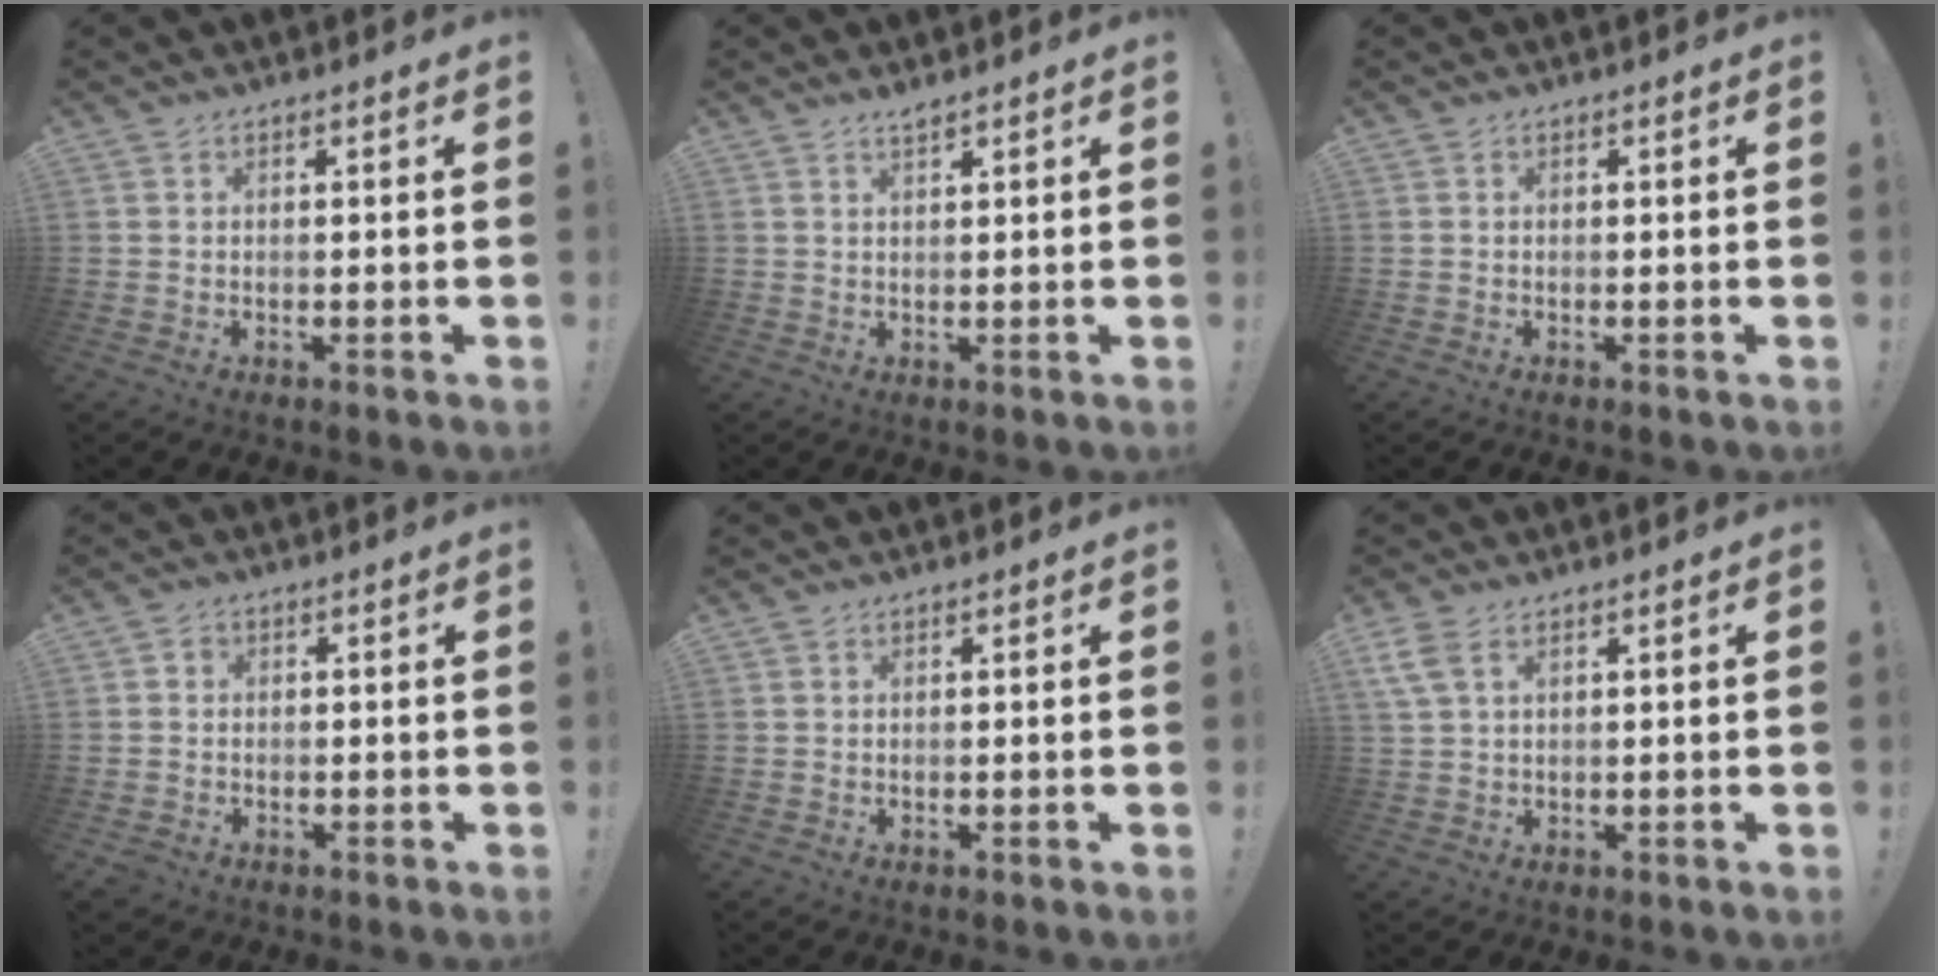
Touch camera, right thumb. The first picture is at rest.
{"total": 1.7, "force": [1.5, 0.1, 0.8], "torque": [-0.016, -0.006, 0.028]}
{"total": 0.0}
{"total": 2.9, "force": [-0.6, 2.7, 0.8], "torque": [-0.013, 0.007, -0.009]}
{"total": 0.0}
{"total": 4.9, "force": [2.4, 2.4, 3.5], "torque": [-0.085, 0.000, 0.047]}